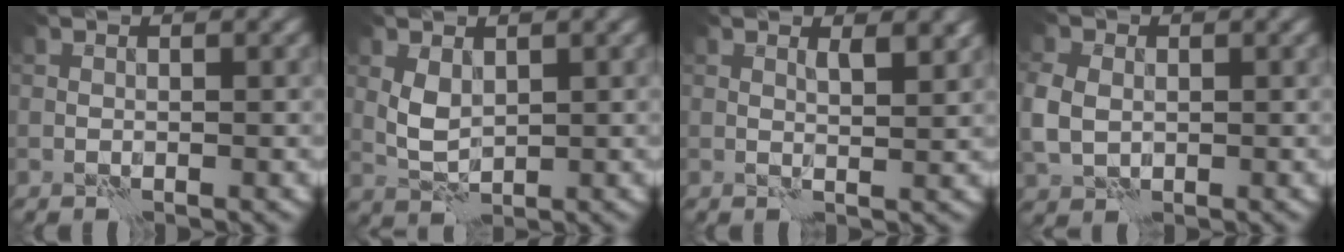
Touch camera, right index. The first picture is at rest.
{"total": 2.4, "force": [0.9, 1.4, 1.6], "torque": [-0.040, 0.000, 0.023]}
{"total": 1.9, "force": [1.2, 0.4, 1.4], "torque": [-0.018, -0.002, 0.022]}
{"total": 3.5, "force": [0.1, 2.9, 2.0], "torque": [-0.058, 0.006, 0.000]}